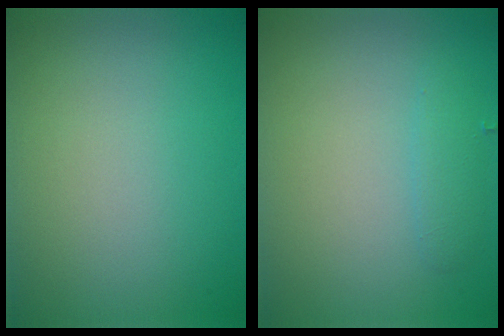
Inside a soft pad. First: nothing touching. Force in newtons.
{"total": 1.3, "press": 1.3, "slide": 0.1}